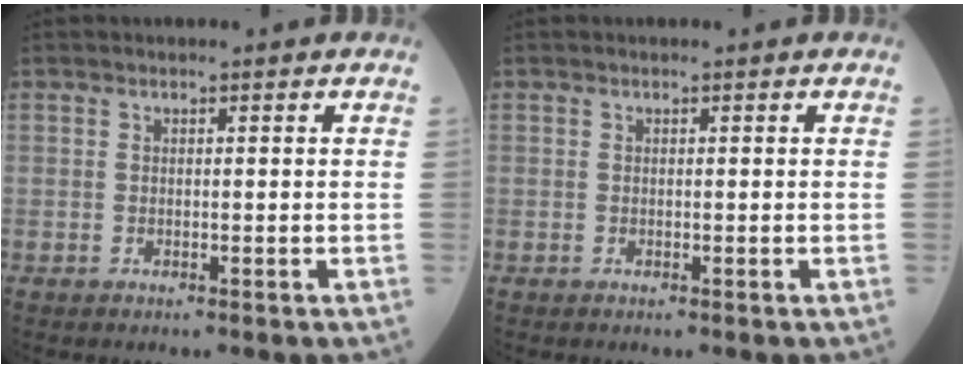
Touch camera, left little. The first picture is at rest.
{"total": 0.0}